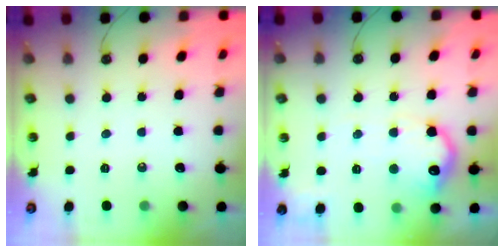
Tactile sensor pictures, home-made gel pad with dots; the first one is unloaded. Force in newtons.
{"total": 15.4, "press": 15.4, "slide": 0.9}